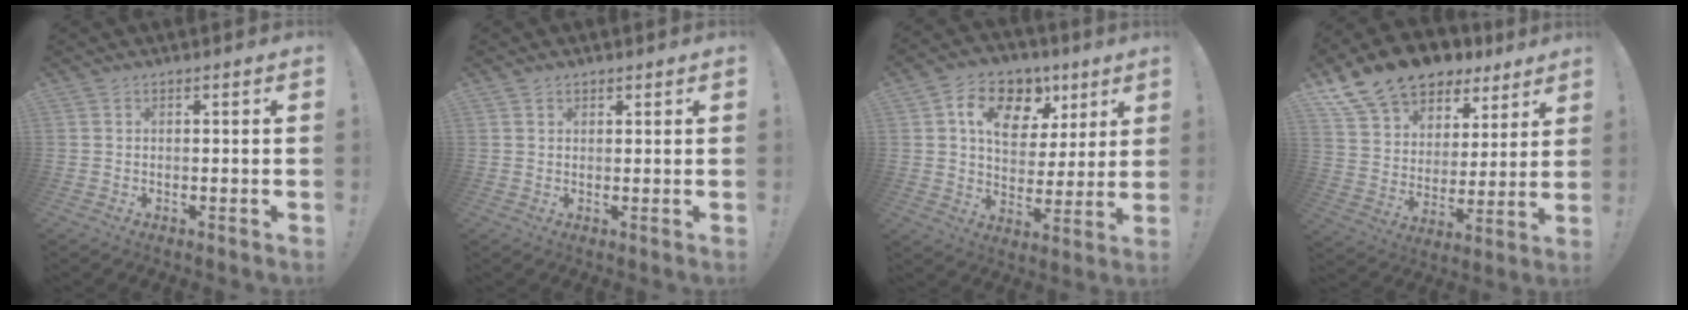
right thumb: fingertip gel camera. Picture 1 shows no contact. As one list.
[{"total": 2.2, "force": [1.7, 1.3, 0.3], "torque": [0.006, -0.010, 0.029]}, {"total": 15.1, "force": [6.8, 10.6, 8.4], "torque": [-0.127, -0.018, 0.126]}, {"total": 15.2, "force": [11.7, 8.6, 4.5], "torque": [-0.080, -0.085, 0.224]}]